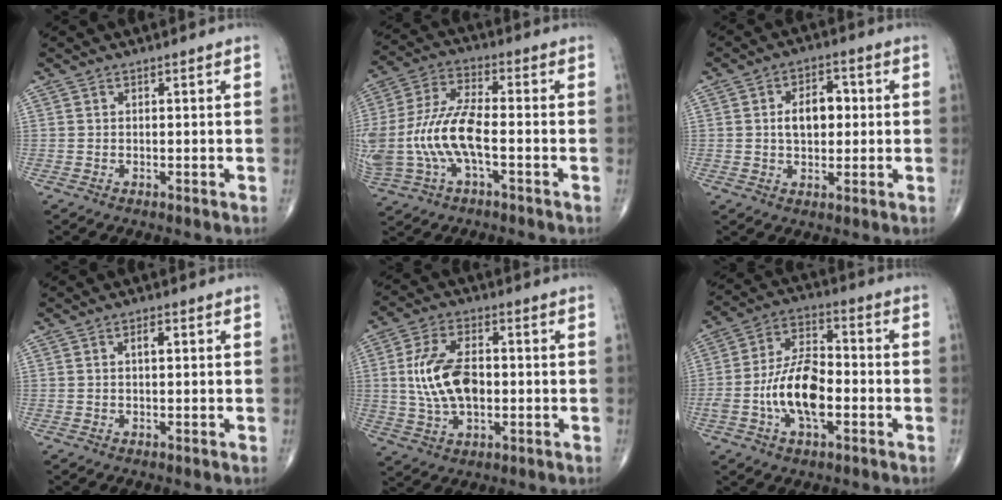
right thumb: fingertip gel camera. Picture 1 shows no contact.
{"total": 16.0, "force": [-3.1, 6.9, 14.1], "torque": [-0.322, 0.030, -0.054]}
{"total": 7.6, "force": [0.7, 4.8, 5.9], "torque": [-0.074, 0.012, 0.008]}
{"total": 1.9, "force": [0.6, 0.8, 1.7], "torque": [-0.027, 0.002, 0.009]}
{"total": 12.3, "force": [0.1, 7.0, 10.2], "torque": [-0.191, 0.008, 0.005]}
{"total": 13.3, "force": [-3.0, 6.7, 11.1], "torque": [-0.202, 0.030, -0.060]}